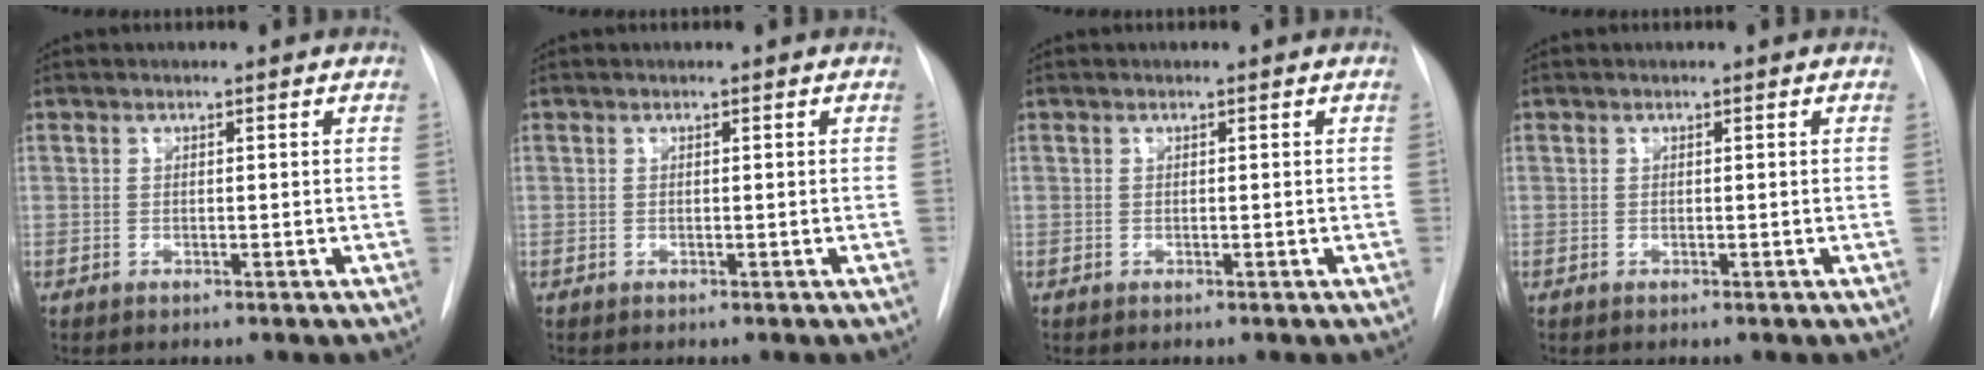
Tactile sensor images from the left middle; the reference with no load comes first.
{"total": 0.0}
{"total": 0.0}
{"total": 0.0}